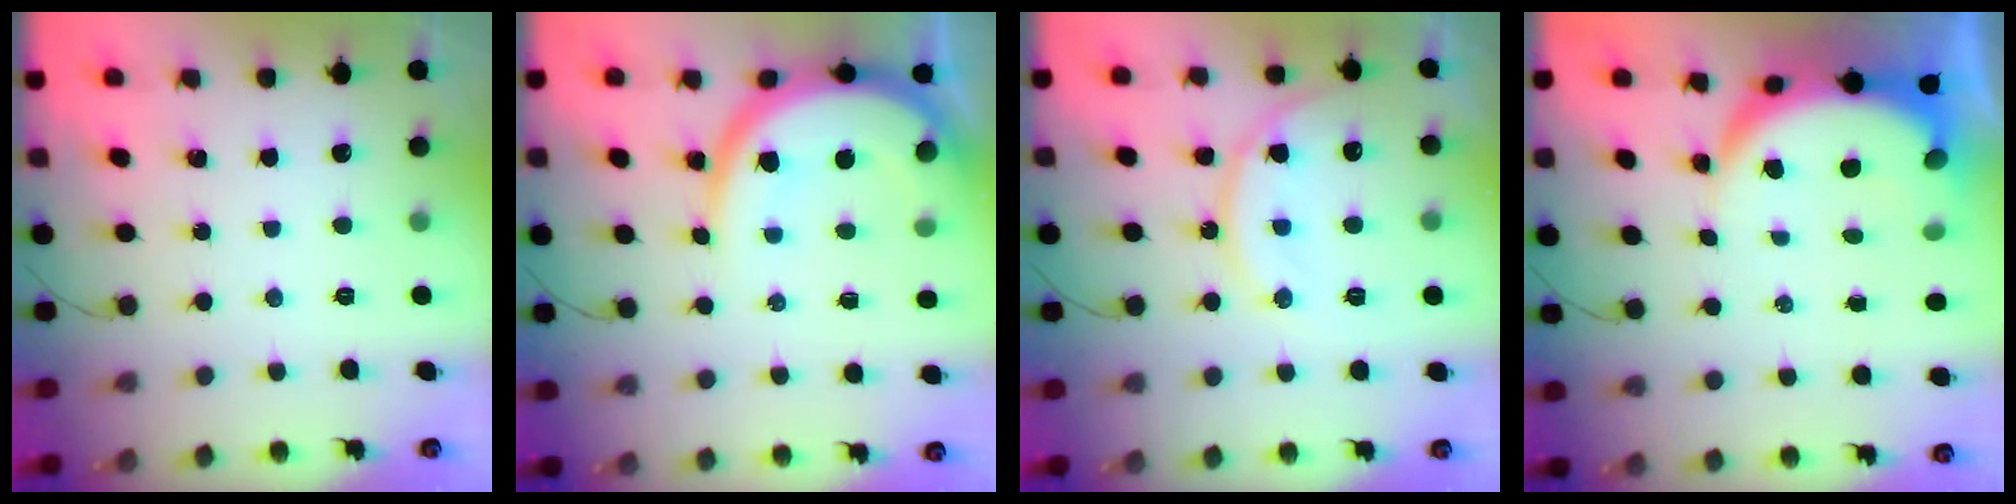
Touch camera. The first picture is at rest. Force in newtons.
{"total": 12.9, "press": 12.8, "slide": 1.2}
{"total": 12.9, "press": 12.9, "slide": 1.1}
{"total": 8.9, "press": 8.9, "slide": 1.0}